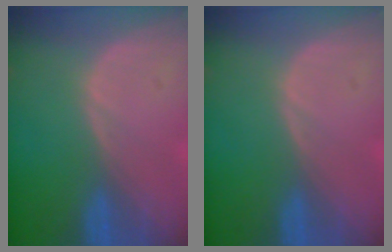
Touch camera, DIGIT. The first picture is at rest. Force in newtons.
{"total": 0.0}